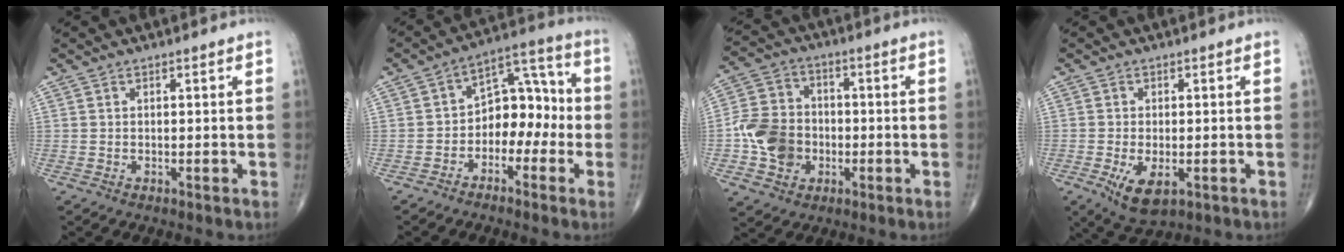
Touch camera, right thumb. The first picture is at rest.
{"total": 10.5, "force": [-2.5, 7.1, 7.3], "torque": [-0.067, 0.052, -0.053]}
{"total": 11.3, "force": [-2.4, 9.3, 6.0], "torque": [-0.089, 0.020, -0.051]}
{"total": 6.3, "force": [-2.1, 3.0, 5.1], "torque": [-0.087, -0.011, -0.028]}